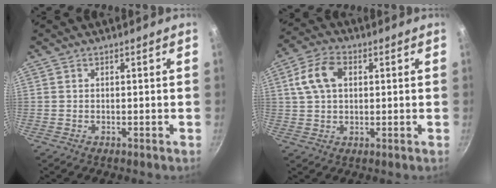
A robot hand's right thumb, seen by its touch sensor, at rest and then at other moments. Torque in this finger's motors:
{"motor_torque": [0.59, 1.00, 0.30, -0.32, 0.06]}